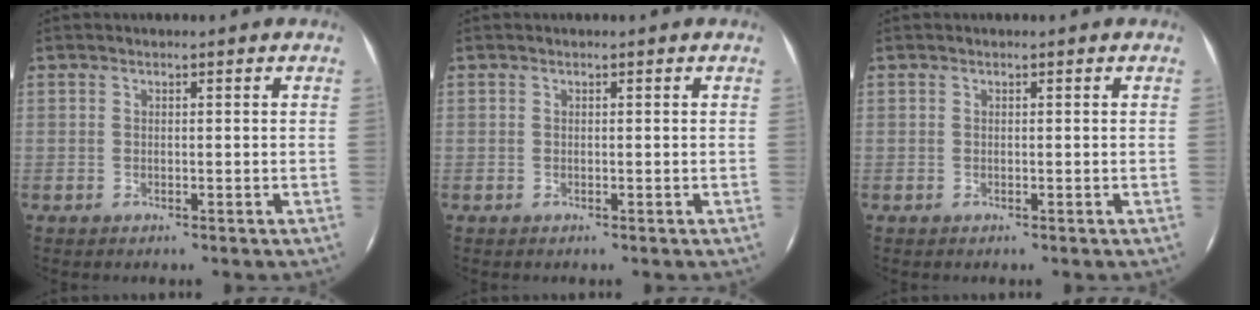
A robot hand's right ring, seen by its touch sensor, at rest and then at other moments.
{"total": 0.0}
{"total": 0.0}